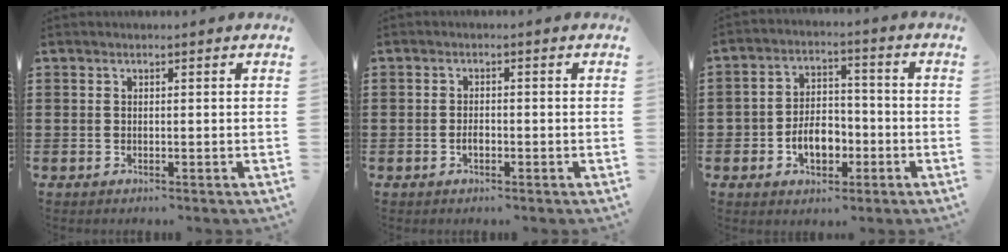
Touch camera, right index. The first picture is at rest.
{"total": 1.6, "force": [-0.6, 0.8, 1.2], "torque": [-0.025, 0.000, -0.011]}
{"total": 6.4, "force": [-2.3, 4.3, 4.0], "torque": [-0.063, 0.004, -0.046]}